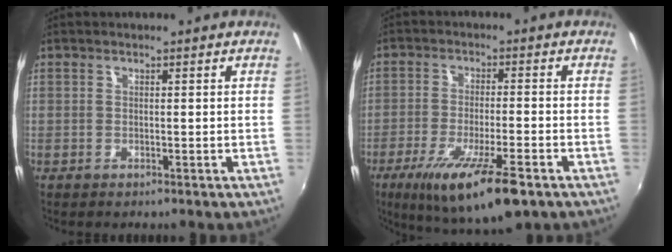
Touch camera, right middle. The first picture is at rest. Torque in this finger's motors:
{"motor_torque": [1.65, -0.49, 0.79, 0.21]}